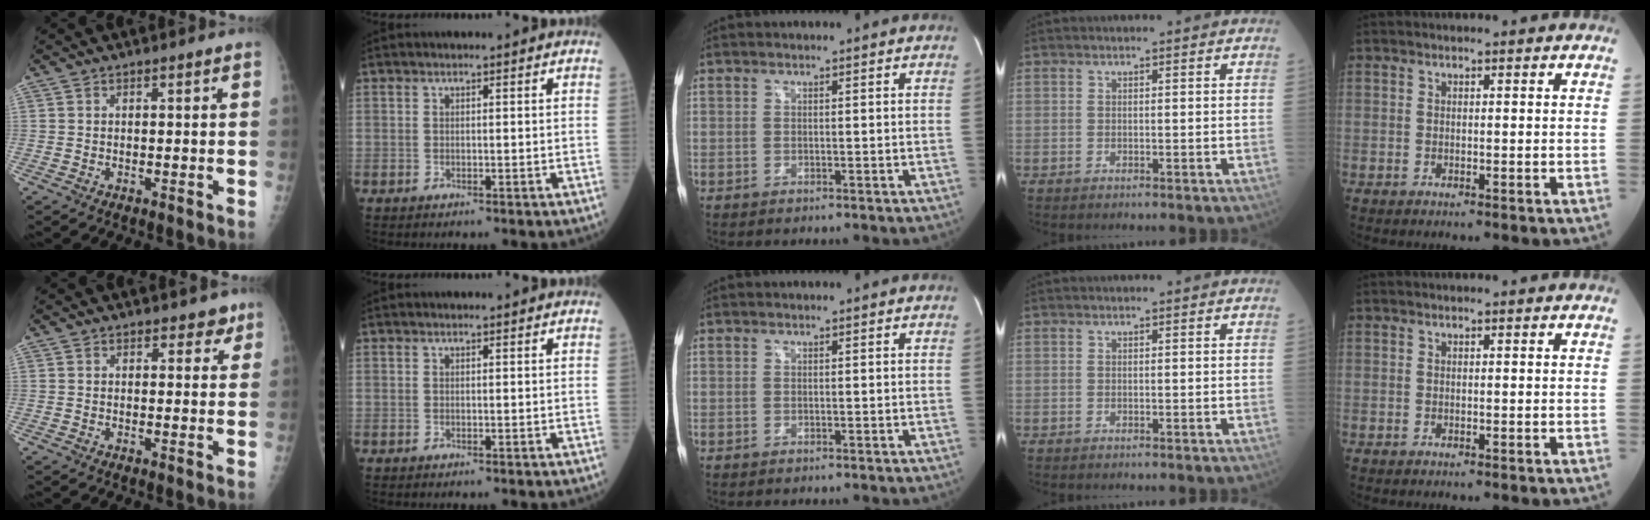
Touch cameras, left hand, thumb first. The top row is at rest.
{"thumb": {"total": 3.9, "force": [3.0, 2.3, 0.8], "torque": [0.019, -0.019, 0.032]}, "index": {"total": 0.9, "force": [0.9, 0.1, 0.1], "torque": [-0.009, 0.000, 0.008]}}